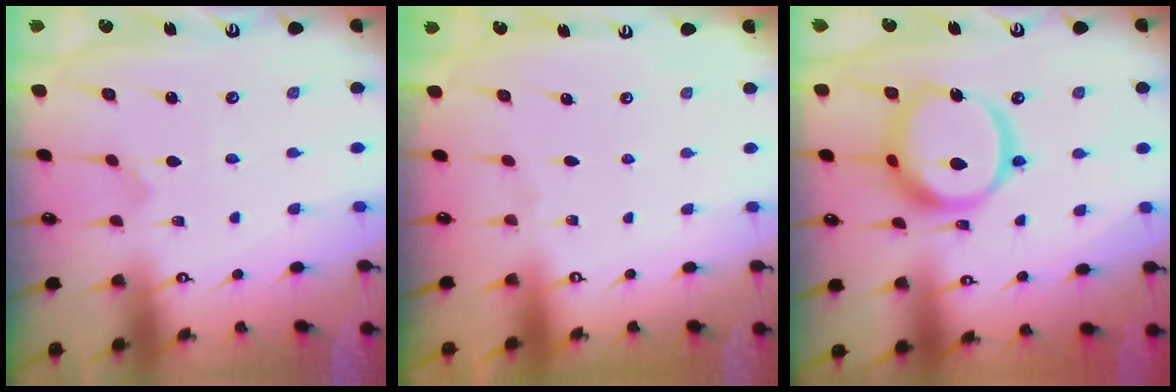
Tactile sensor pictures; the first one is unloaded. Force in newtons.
{"total": 0.0}
{"total": 17.4, "press": 17.3, "slide": 2.0}